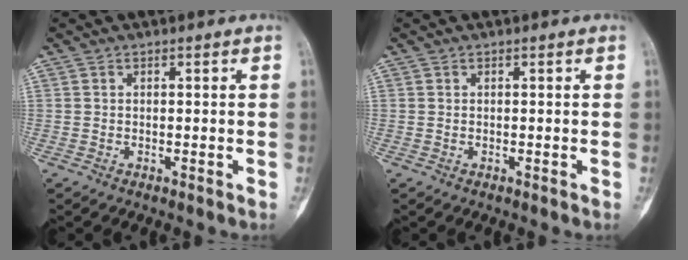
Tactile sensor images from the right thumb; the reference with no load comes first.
{"total": 0.0}